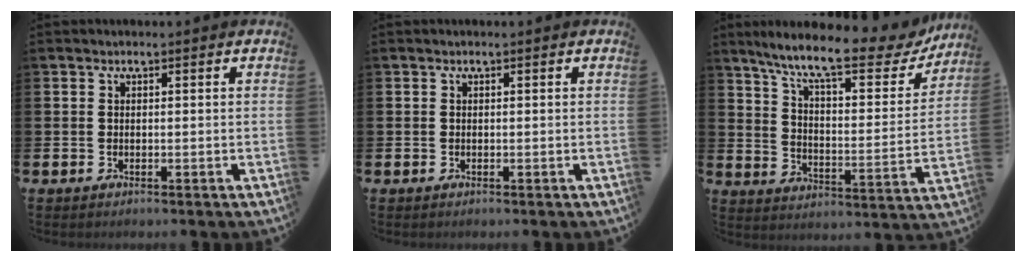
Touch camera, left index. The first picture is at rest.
{"total": 0.0}
{"total": 10.6, "force": [8.8, 2.2, 5.5], "torque": [-0.126, -0.056, 0.143]}